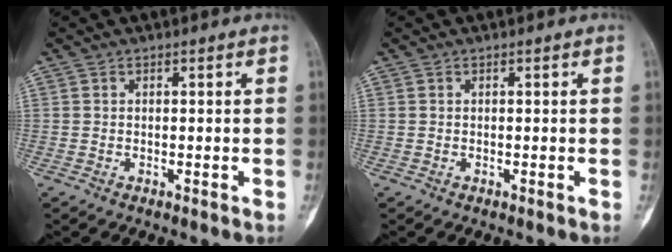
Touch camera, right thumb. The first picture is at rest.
{"total": 0.0}